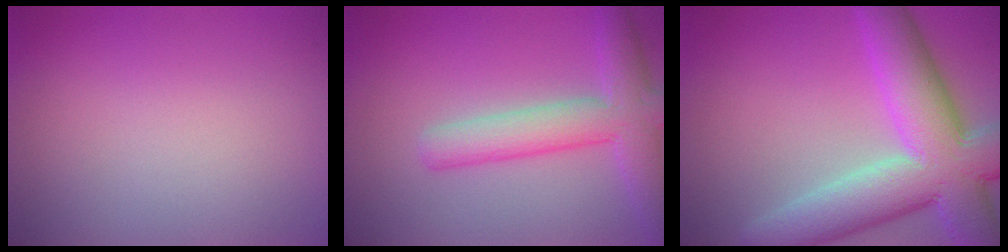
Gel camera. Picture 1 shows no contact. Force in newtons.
{"total": 5.6, "press": 5.6, "slide": 0.2}
{"total": 11.2, "press": 11.2, "slide": 1.0}